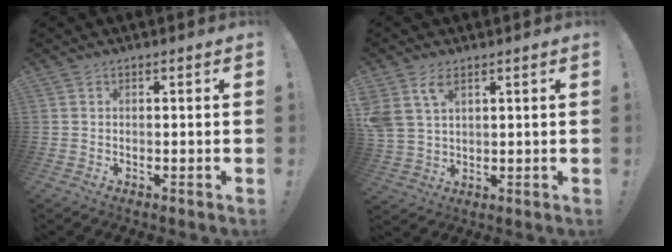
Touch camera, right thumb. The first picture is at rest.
{"total": 6.8, "force": [4.0, 3.7, 4.1], "torque": [-0.082, -0.014, 0.076]}